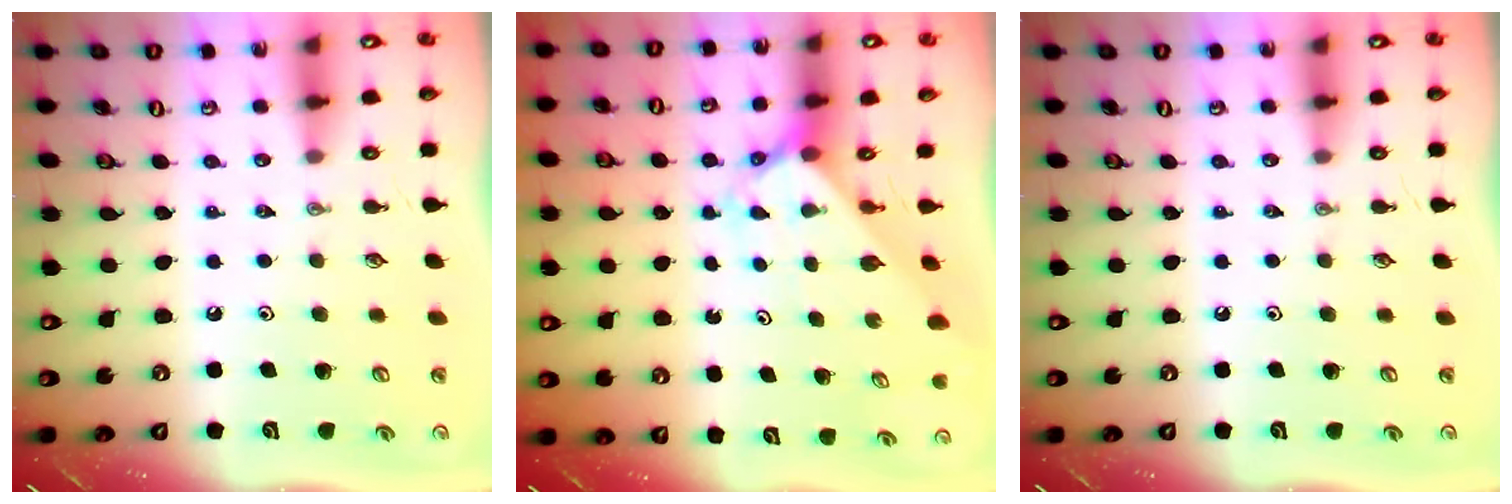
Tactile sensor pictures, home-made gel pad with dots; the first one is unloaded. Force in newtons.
{"total": 2.0, "press": 2.0, "slide": 0.1}
{"total": 0.0}